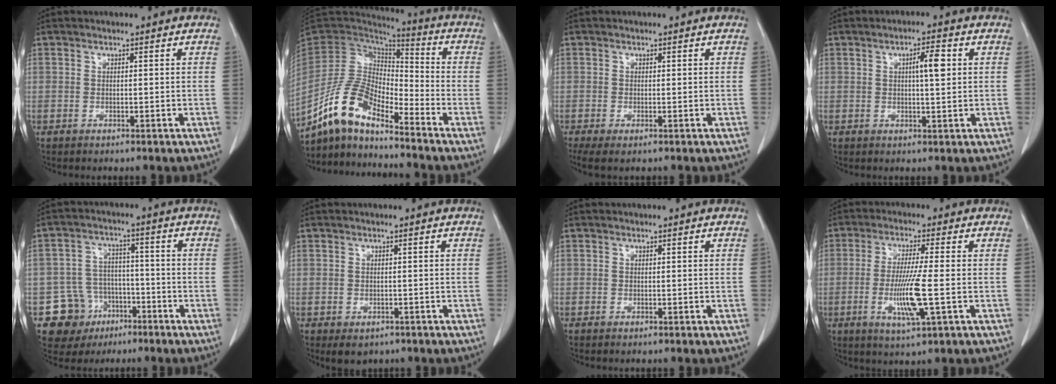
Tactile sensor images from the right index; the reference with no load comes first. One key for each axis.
{"total": 11.7, "fx": -9.5, "fy": 3.3, "fz": 6.0, "tx": -0.125, "ty": 0.023, "tz": -0.182}
{"total": 2.3, "fx": -1.1, "fy": 0.7, "fz": 1.8, "tx": -0.030, "ty": -0.010, "tz": -0.016}
{"total": 4.0, "fx": 1.0, "fy": 0.7, "fz": 3.9, "tx": -0.061, "ty": 0.004, "tz": 0.014}
{"total": 9.2, "fx": -4.4, "fy": 8.1, "fz": 1.1, "tx": -0.017, "ty": 0.026, "tz": -0.057}
{"total": 2.9, "fx": -1.7, "fy": 2.1, "fz": 1.2, "tx": -0.009, "ty": -0.002, "tz": -0.014}
{"total": 0.0}
{"total": 8.7, "fx": -1.9, "fy": -0.1, "fz": 8.5, "tx": -0.166, "ty": -0.017, "tz": -0.035}